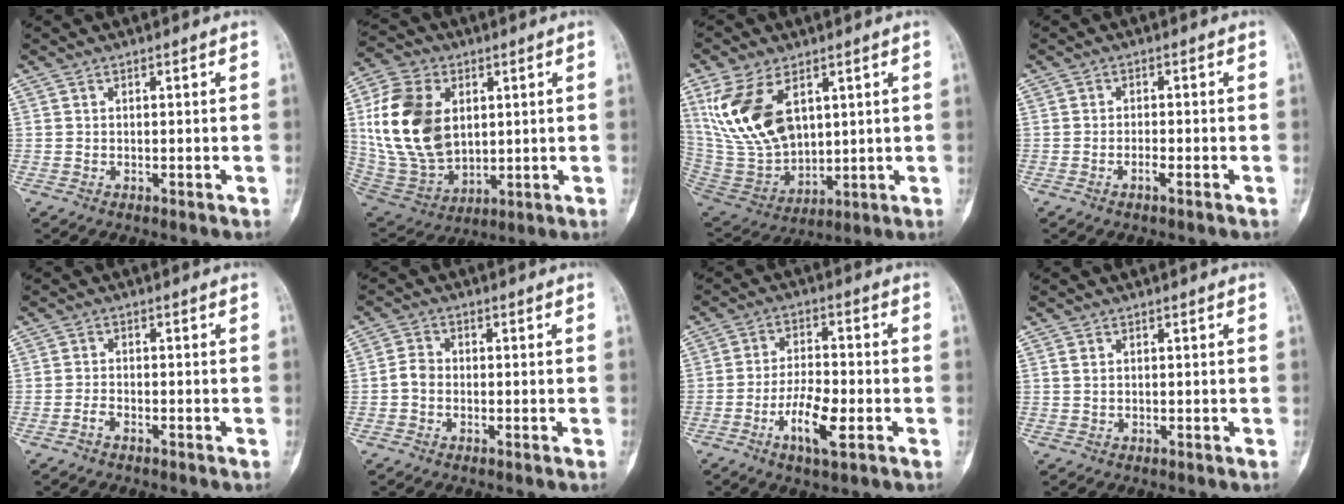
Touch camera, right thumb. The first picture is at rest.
{"total": 19.7, "force": [3.5, 13.5, 13.9], "torque": [-0.263, -0.011, 0.081]}
{"total": 17.0, "force": [6.4, 10.0, 12.2], "torque": [-0.227, -0.024, 0.145]}
{"total": 1.8, "force": [-1.0, 0.4, 1.4], "torque": [-0.032, 0.006, -0.018]}
{"total": 1.7, "force": [-1.2, 0.7, 0.9], "torque": [-0.024, 0.009, -0.025]}
{"total": 2.7, "force": [-0.7, 2.2, 1.6], "torque": [-0.024, 0.008, -0.019]}
{"total": 8.5, "force": [-3.3, 2.8, 7.3], "torque": [-0.139, 0.012, -0.061]}
{"total": 0.9, "force": [0.3, 0.6, 0.6], "torque": [-0.016, 0.003, 0.010]}